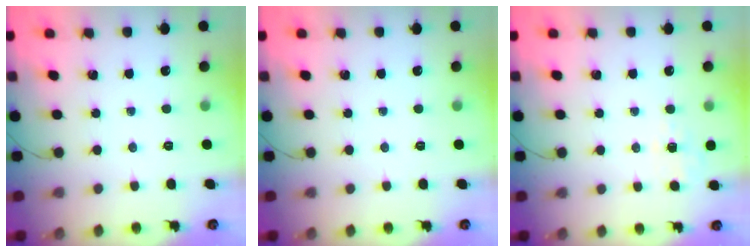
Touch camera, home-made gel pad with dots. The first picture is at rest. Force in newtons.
{"total": 0.0}
{"total": 1.9, "press": 1.1, "slide": 1.6}